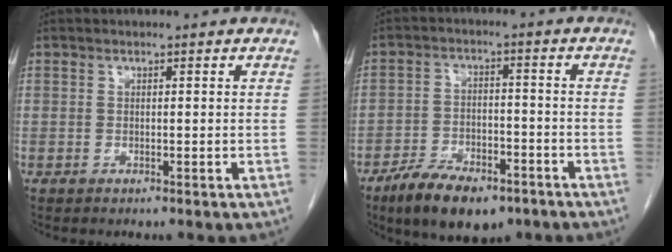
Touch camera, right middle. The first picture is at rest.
{"total": 10.4, "force": [-7.4, 3.9, 6.2], "torque": [-0.106, -0.008, -0.123]}